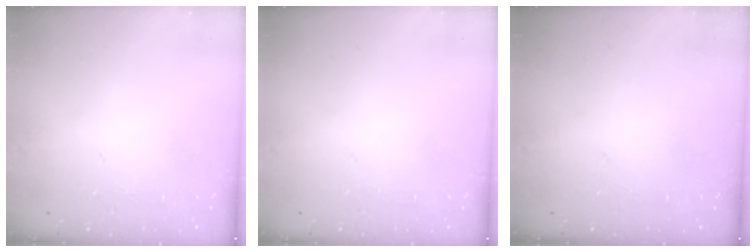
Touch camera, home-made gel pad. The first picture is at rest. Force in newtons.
{"total": 0.0}
{"total": 0.0}